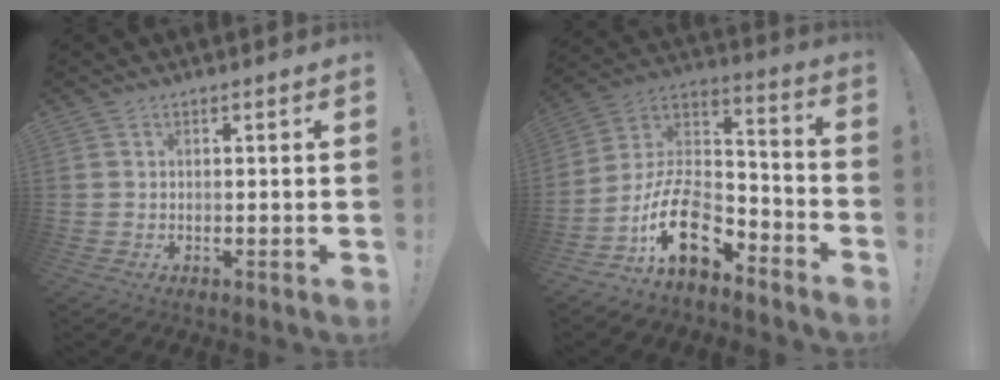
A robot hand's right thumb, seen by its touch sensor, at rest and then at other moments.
{"total": 19.2, "force": [-9.6, 10.9, 12.5], "torque": [-0.227, 0.053, -0.158]}